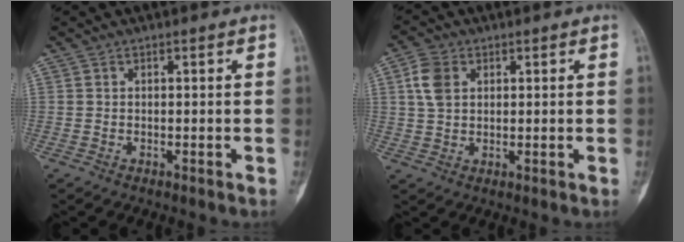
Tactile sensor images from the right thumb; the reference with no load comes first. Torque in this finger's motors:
{"motor_torque": [0.13, 0.10, 0.68, 0.09, 0.17]}